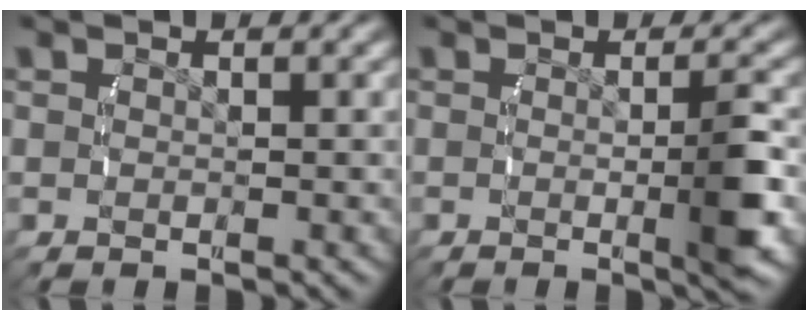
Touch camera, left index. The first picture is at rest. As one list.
[{"total": 3.7, "force": [-0.8, 0.2, 3.6], "torque": [-0.054, -0.006, -0.012]}]